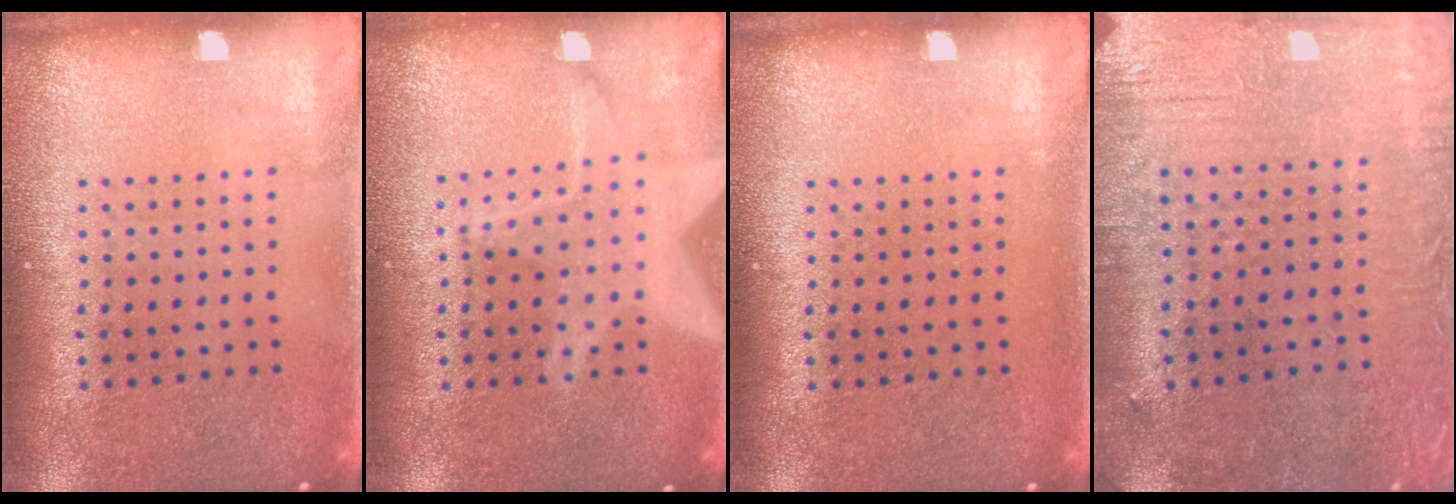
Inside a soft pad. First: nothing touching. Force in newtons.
{"total": 2.3, "press": 2.3, "slide": 0.3}
{"total": 0.0}
{"total": 0.7, "press": 0.6, "slide": 0.4}